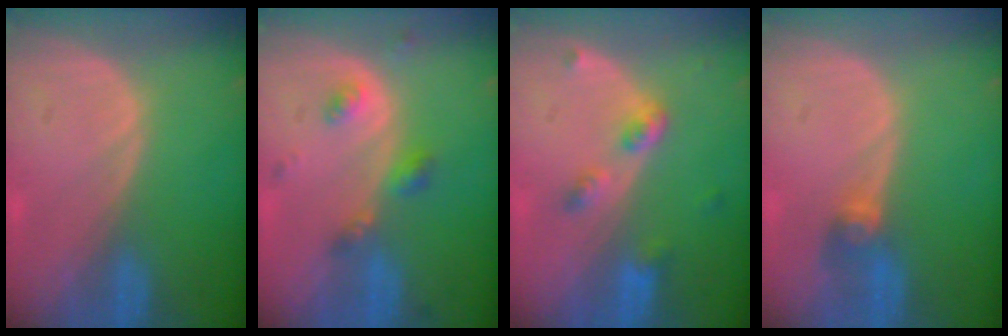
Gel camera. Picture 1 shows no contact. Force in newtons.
{"total": 4.2, "press": 4.1, "slide": 1.1}
{"total": 4.3, "press": 3.9, "slide": 1.8}
{"total": 2.7, "press": 2.7, "slide": 0.1}